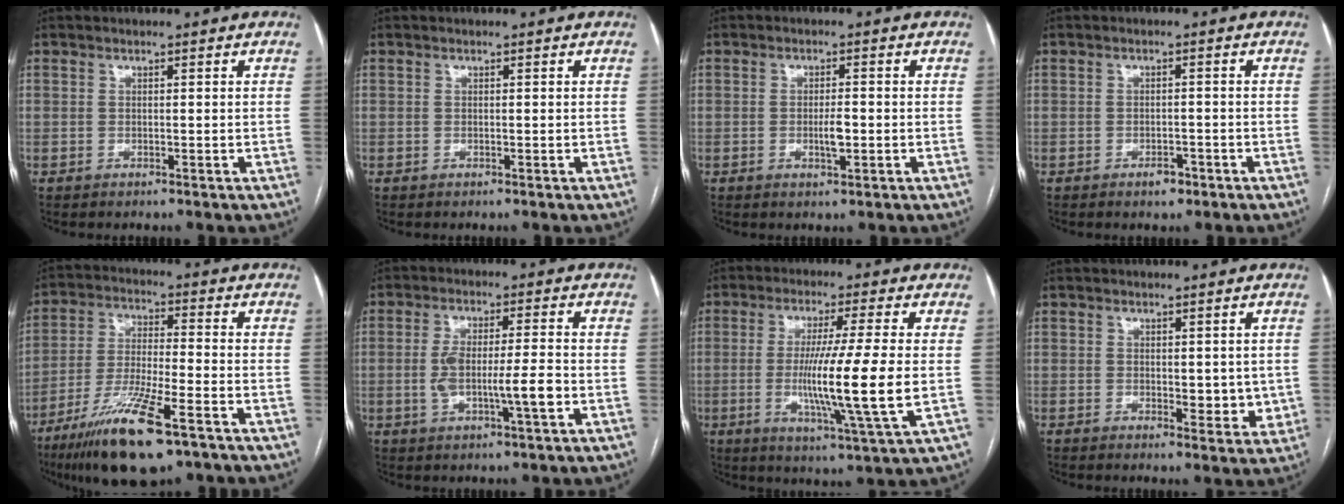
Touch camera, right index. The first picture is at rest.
{"total": 0.0}
{"total": 2.9, "force": [-0.5, 0.7, 2.7], "torque": [-0.049, -0.001, -0.006]}
{"total": 2.2, "force": [-1.5, 1.1, 1.3], "torque": [-0.016, 0.003, -0.018]}
{"total": 15.0, "force": [-9.1, 2.0, 11.7], "torque": [-0.235, -0.037, -0.163]}
{"total": 8.1, "force": [-1.6, 1.1, 7.9], "torque": [-0.145, 0.005, -0.025]}
{"total": 13.5, "force": [-1.2, -1.1, 13.4], "torque": [-0.246, -0.028, -0.027]}
{"total": 4.2, "force": [0.2, 2.2, 3.6], "torque": [-0.037, -0.010, 0.009]}